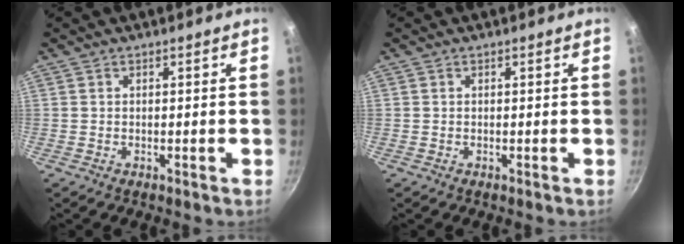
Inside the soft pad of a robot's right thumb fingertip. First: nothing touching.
{"total": 0.0}